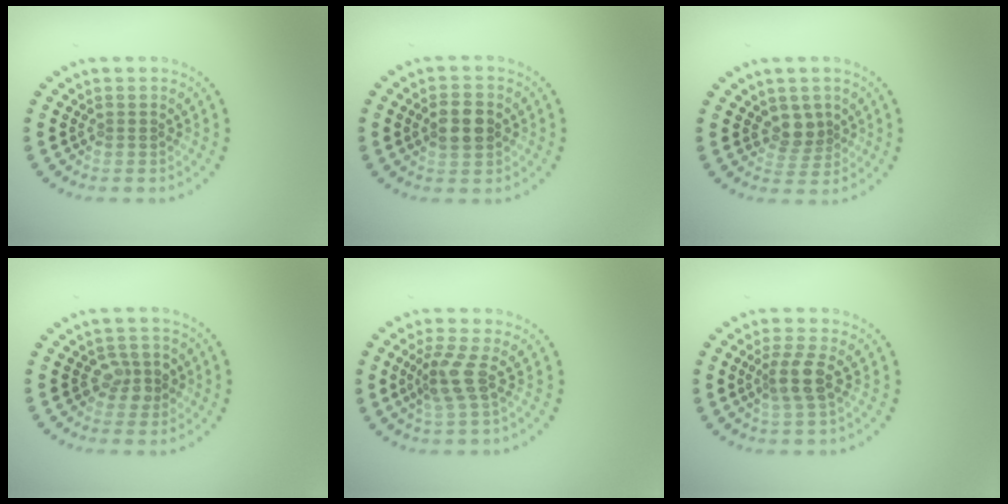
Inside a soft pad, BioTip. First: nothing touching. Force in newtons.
{"total": 3.4, "press": 3.4, "slide": 0.1}
{"total": 2.0, "press": 1.7, "slide": 1.1}
{"total": 2.4, "press": 2.2, "slide": 0.9}
{"total": 2.7, "press": 2.1, "slide": 1.7}
{"total": 2.6, "press": 2.2, "slide": 1.5}